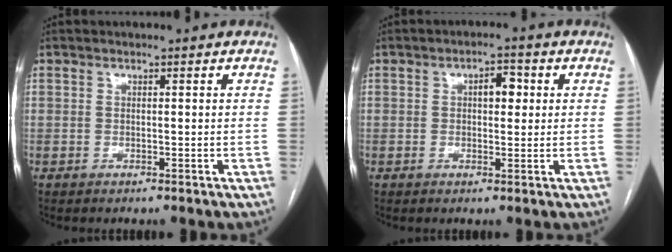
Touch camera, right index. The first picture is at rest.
{"total": 3.7, "force": [0.9, 1.8, 3.1], "torque": [-0.048, 0.013, 0.013]}